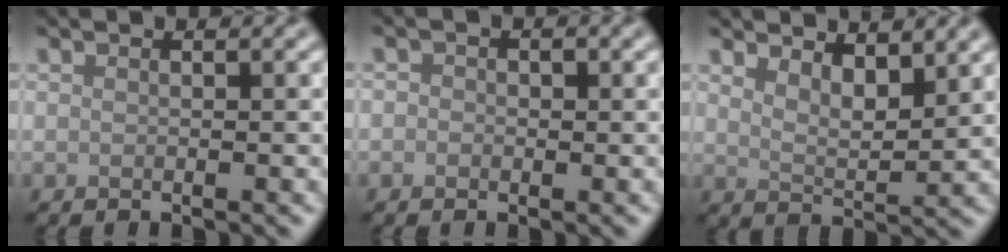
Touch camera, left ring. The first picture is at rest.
{"total": 1.2, "force": [0.1, 1.1, 0.5], "torque": [0.002, -0.002, -0.007]}
{"total": 3.5, "force": [2.6, 1.1, 2.1], "torque": [-0.039, -0.008, 0.043]}